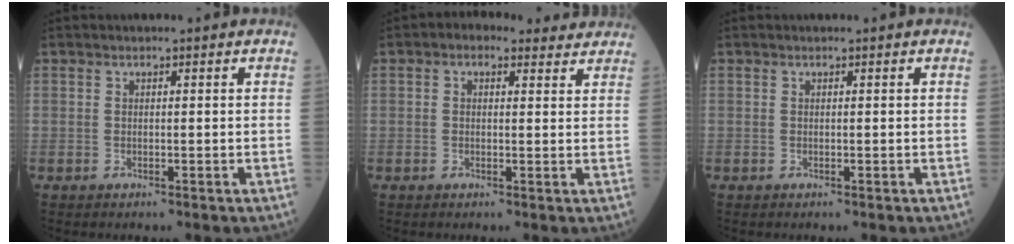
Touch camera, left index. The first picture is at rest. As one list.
[{"total": 4.9, "force": [3.5, 2.8, 2.0], "torque": [-0.025, 0.025, 0.042]}, {"total": 0.0}]